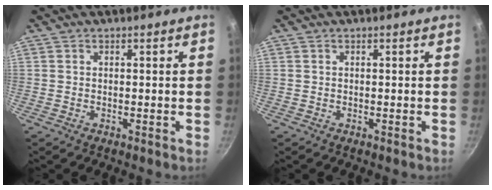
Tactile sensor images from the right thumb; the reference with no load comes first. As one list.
[{"total": 0.0}]